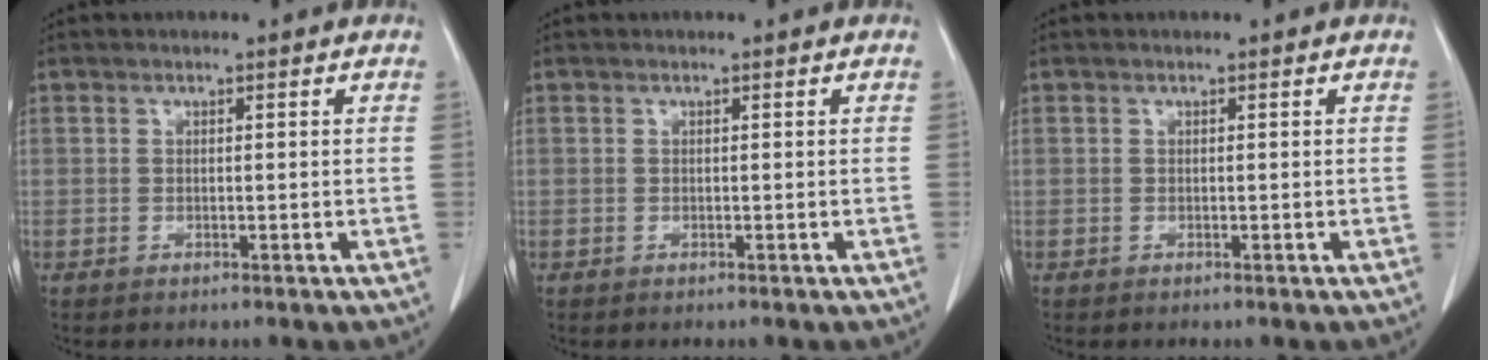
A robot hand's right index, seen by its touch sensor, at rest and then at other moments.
{"total": 0.0}
{"total": 0.0}